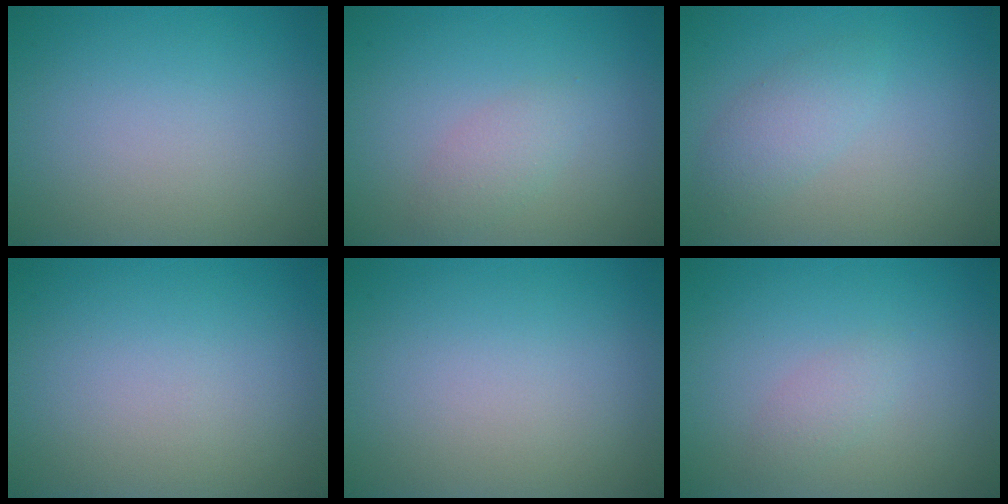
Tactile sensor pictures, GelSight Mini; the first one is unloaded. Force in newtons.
{"total": 1.6, "press": 1.6, "slide": 0.1}
{"total": 2.2, "press": 2.2, "slide": 0.1}
{"total": 0.0}
{"total": 0.0}
{"total": 1.1, "press": 1.1, "slide": 0.0}